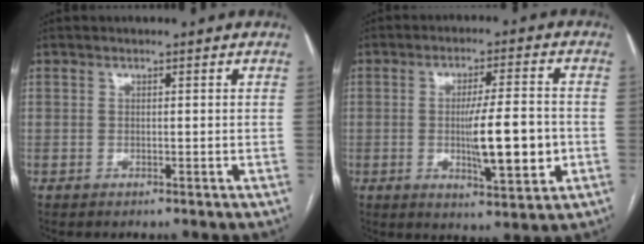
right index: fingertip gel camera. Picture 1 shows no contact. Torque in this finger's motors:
{"motor_torque": [0.98, -0.52, 0.50, 0.15]}